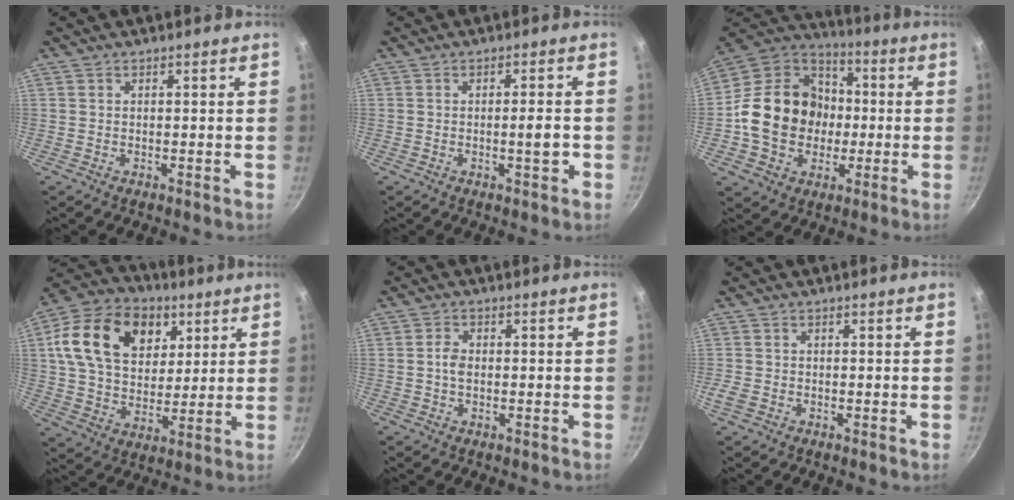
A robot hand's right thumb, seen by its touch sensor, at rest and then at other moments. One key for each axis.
{"total": 3.5, "fx": -0.9, "fy": 0.6, "fz": 3.4, "tx": -0.045, "ty": 0.007, "tz": -0.012}
{"total": 20.0, "fx": -1.5, "fy": 16.5, "fz": 11.3, "tx": -0.167, "ty": 0.039, "tz": -0.031}
{"total": 21.2, "fx": 7.4, "fy": 15.0, "fz": 13.1, "tx": -0.209, "ty": -0.003, "tz": 0.120}
{"total": 2.6, "fx": -0.2, "fy": 1.8, "fz": 1.9, "tx": -0.031, "ty": 0.007, "tz": -0.006}
{"total": 2.1, "fx": -0.9, "fy": 1.5, "fz": 1.1, "tx": -0.025, "ty": 0.002, "tz": -0.019}